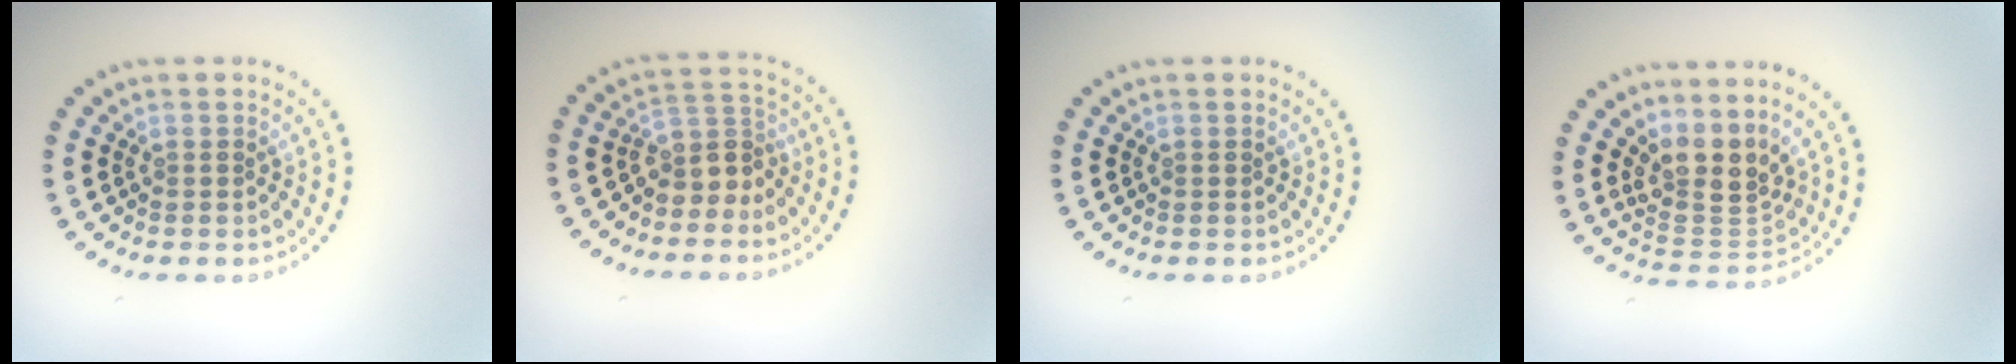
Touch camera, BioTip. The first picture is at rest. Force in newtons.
{"total": 3.0, "press": 2.2, "slide": 2.0}
{"total": 0.0}
{"total": 3.9, "press": 2.8, "slide": 2.7}